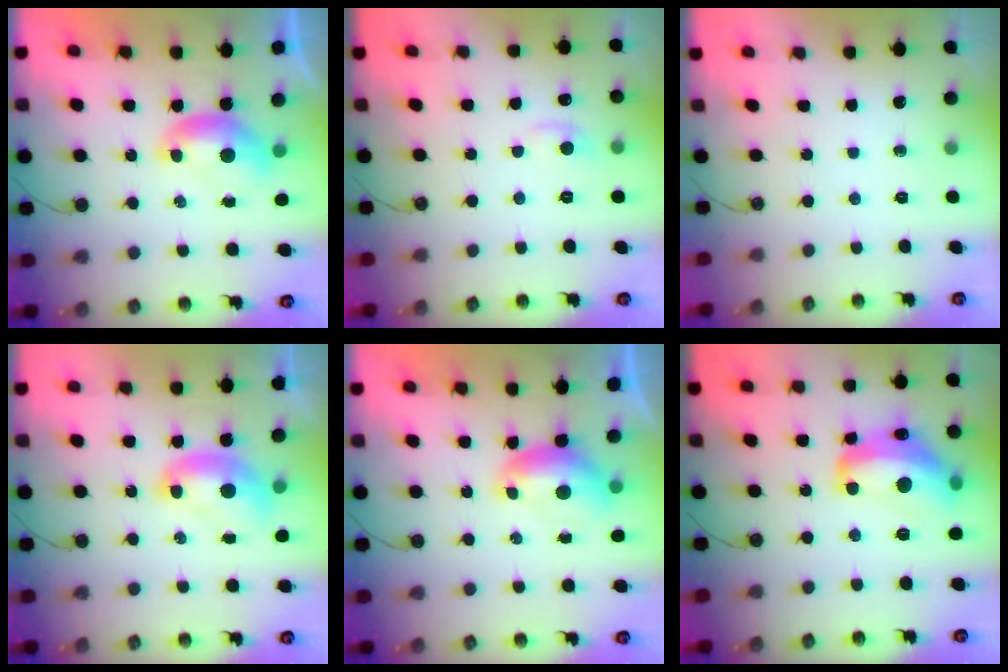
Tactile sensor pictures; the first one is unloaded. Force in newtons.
{"total": 1.8, "press": 1.5, "slide": 0.9}
{"total": 0.0}
{"total": 1.8, "press": 1.8, "slide": 0.0}
{"total": 0.6, "press": 0.3, "slide": 0.5}
{"total": 12.7, "press": 12.7, "slide": 0.9}